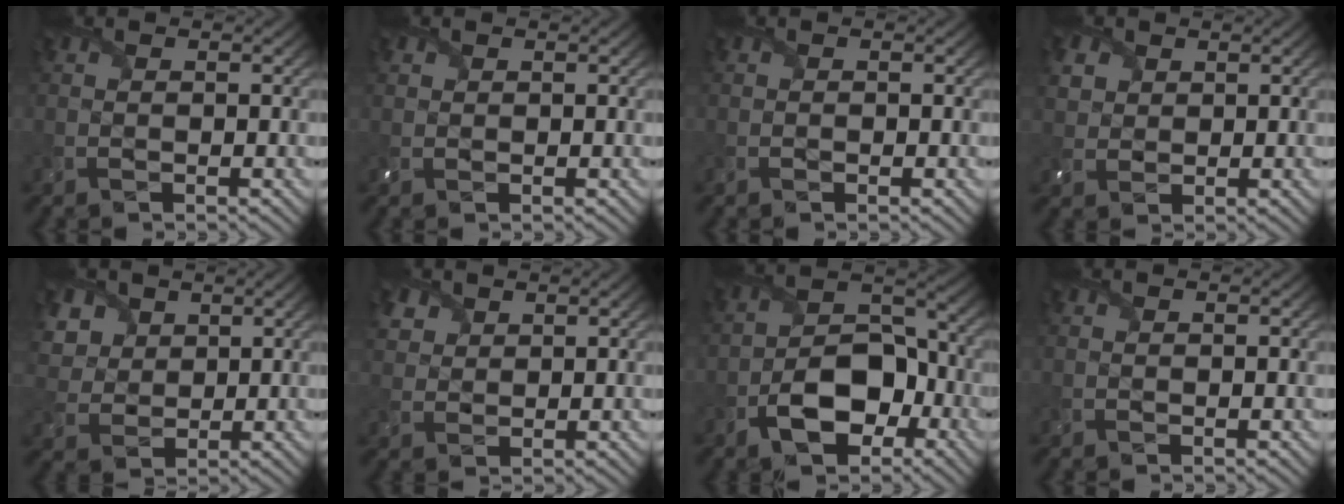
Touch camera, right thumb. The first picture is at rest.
{"total": 0.9, "force": [0.5, 0.7, 0.2], "torque": [-0.006, -0.001, 0.012]}
{"total": 0.0}
{"total": 3.0, "force": [1.4, 2.5, 1.0], "torque": [-0.041, -0.001, 0.030]}
{"total": 6.4, "force": [3.1, 4.9, 2.7], "torque": [-0.112, 0.001, 0.063]}
{"total": 2.9, "force": [1.8, 2.1, 0.8], "torque": [-0.032, 0.001, 0.040]}
{"total": 8.9, "force": [-4.1, 5.3, 5.8], "torque": [-0.100, -0.001, -0.080]}
{"total": 0.0}